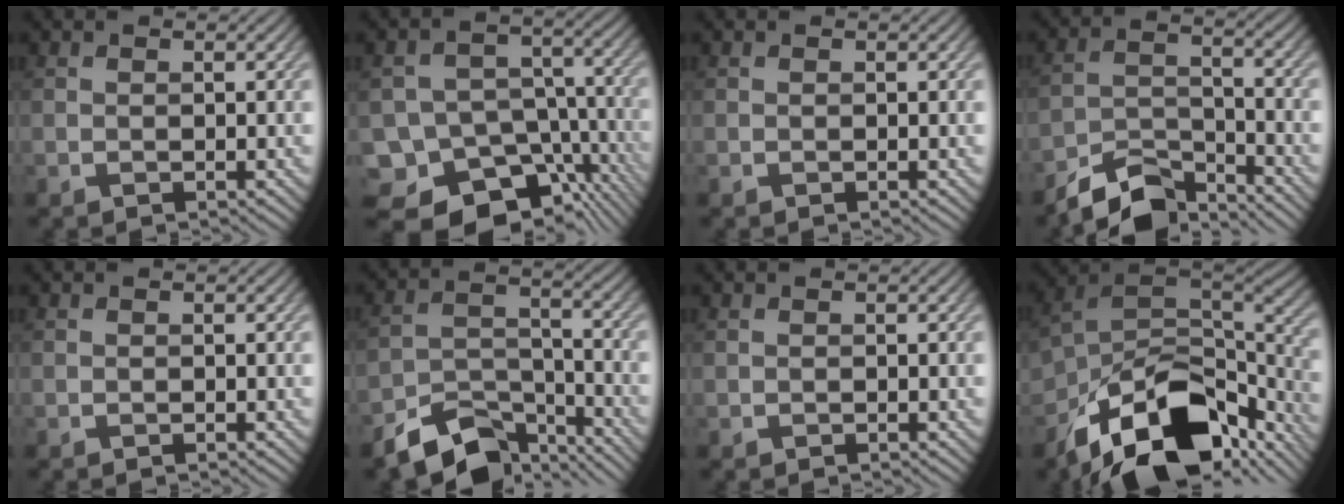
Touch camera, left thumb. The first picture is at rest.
{"total": 15.8, "force": [-10.5, 10.6, 5.3], "torque": [-0.101, -0.038, -0.134]}
{"total": 0.0}
{"total": 7.4, "force": [-6.6, 2.0, 2.7], "torque": [-0.056, -0.004, -0.132]}
{"total": 0.0}
{"total": 9.7, "force": [-7.5, 4.3, 4.5], "torque": [-0.080, -0.012, -0.139]}
{"total": 0.0}
{"total": 16.4, "force": [-10.0, 9.2, 9.3], "torque": [-0.190, -0.037, -0.163]}